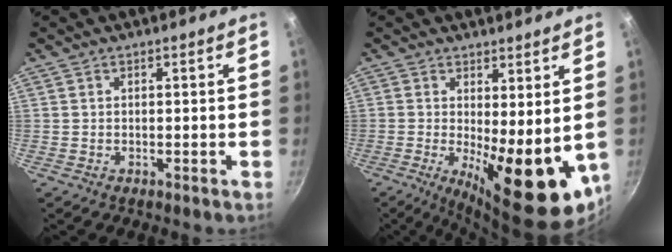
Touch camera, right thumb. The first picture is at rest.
{"total": 14.8, "force": [-0.3, 5.4, 13.8], "torque": [-0.169, -0.023, 0.010]}